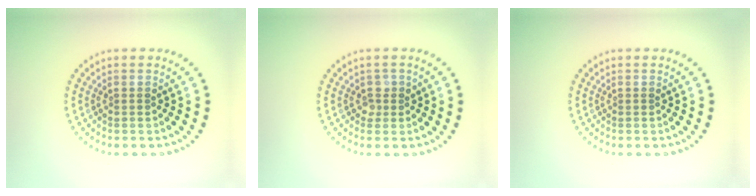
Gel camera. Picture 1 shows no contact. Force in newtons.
{"total": 1.2, "press": 1.1, "slide": 0.4}
{"total": 0.0}